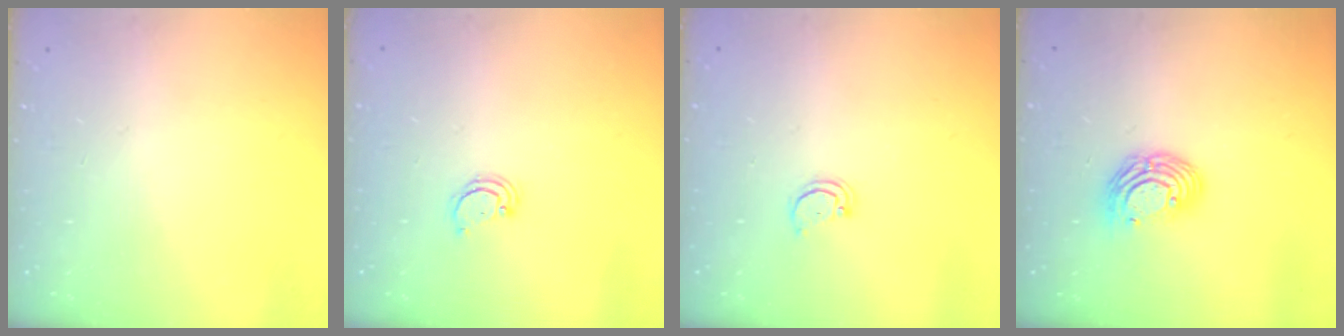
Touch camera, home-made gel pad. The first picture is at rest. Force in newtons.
{"total": 2.2, "press": 2.2, "slide": 0.2}
{"total": 2.1, "press": 2.1, "slide": 0.2}
{"total": 9.5, "press": 9.4, "slide": 1.7}